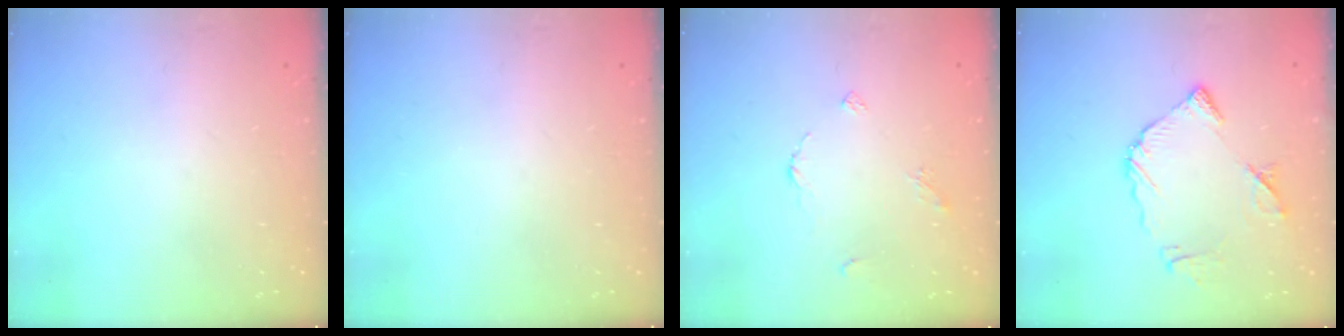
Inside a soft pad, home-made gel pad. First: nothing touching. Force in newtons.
{"total": 0.0}
{"total": 4.0, "press": 4.0, "slide": 0.5}
{"total": 12.6, "press": 12.5, "slide": 1.5}